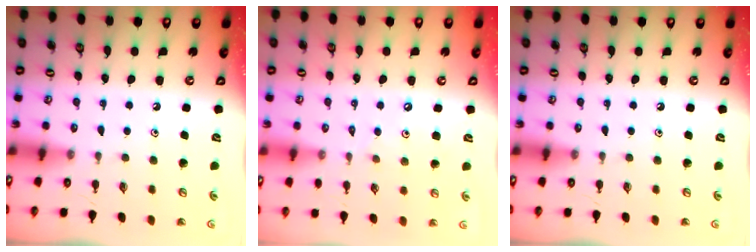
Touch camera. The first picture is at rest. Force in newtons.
{"total": 3.0, "press": 3.0, "slide": 0.4}
{"total": 0.0}